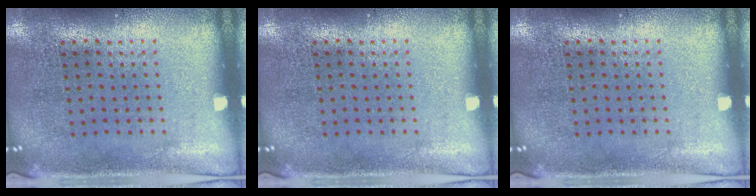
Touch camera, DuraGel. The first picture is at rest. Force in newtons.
{"total": 0.0}
{"total": 0.0}